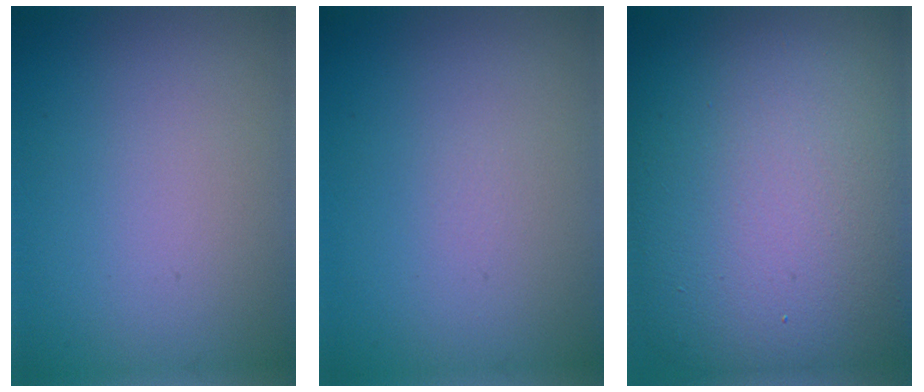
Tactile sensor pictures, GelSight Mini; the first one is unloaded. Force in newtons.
{"total": 0.0}
{"total": 18.9, "press": 18.9, "slide": 1.2}